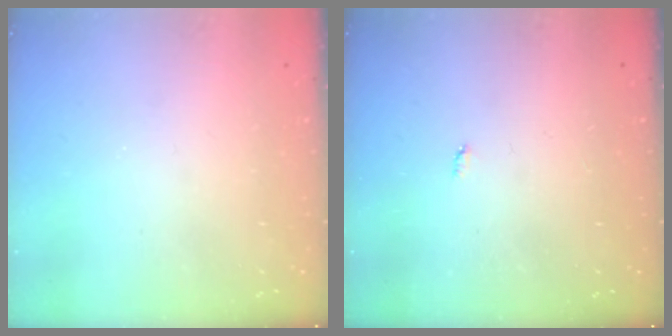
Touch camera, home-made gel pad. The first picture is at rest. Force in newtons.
{"total": 2.1, "press": 2.1, "slide": 0.4}